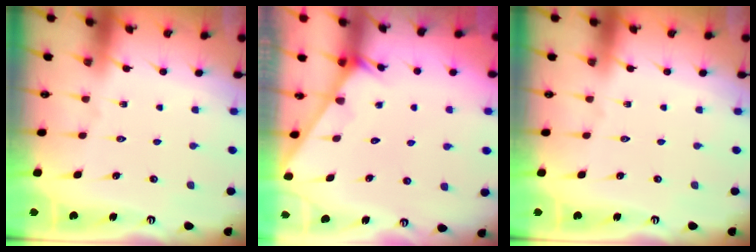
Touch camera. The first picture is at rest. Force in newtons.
{"total": 1.4, "press": 1.4, "slide": 0.1}
{"total": 0.0}